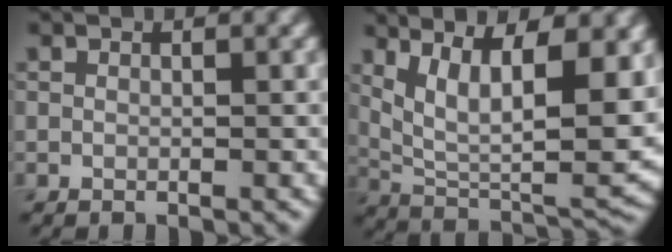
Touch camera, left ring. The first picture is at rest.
{"total": 11.3, "force": [3.9, 4.4, 9.7], "torque": [-0.162, -0.006, 0.071]}